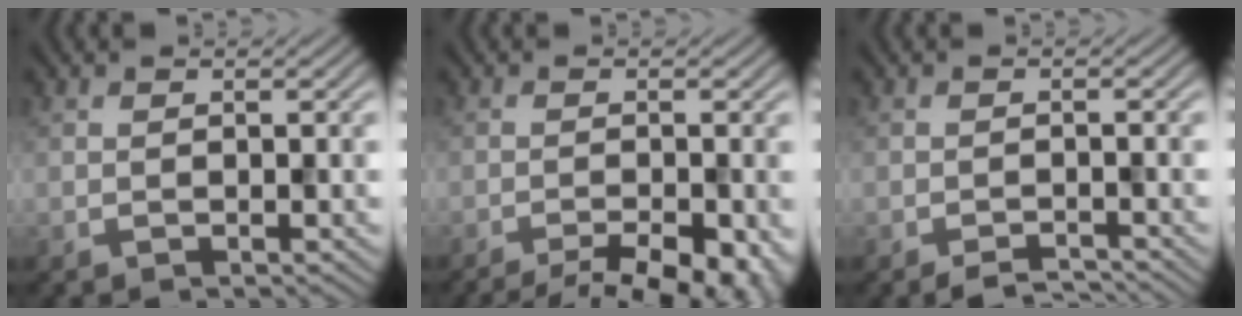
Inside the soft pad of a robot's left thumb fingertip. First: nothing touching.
{"total": 8.3, "force": [-6.2, 2.2, 5.1], "torque": [-0.071, -0.016, -0.076]}
{"total": 2.2, "force": [-1.9, 0.3, 0.9], "torque": [-0.014, 0.001, -0.034]}